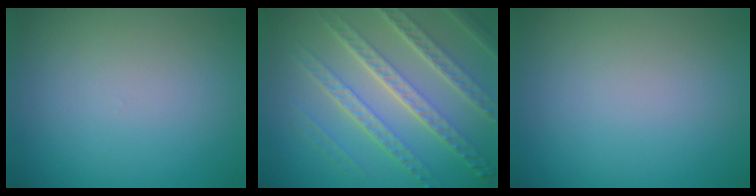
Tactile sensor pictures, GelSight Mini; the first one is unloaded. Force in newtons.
{"total": 7.3, "press": 5.3, "slide": 5.1}
{"total": 0.0}